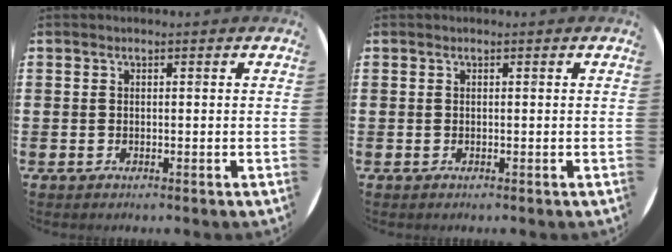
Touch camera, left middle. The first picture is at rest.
{"total": 0.0}